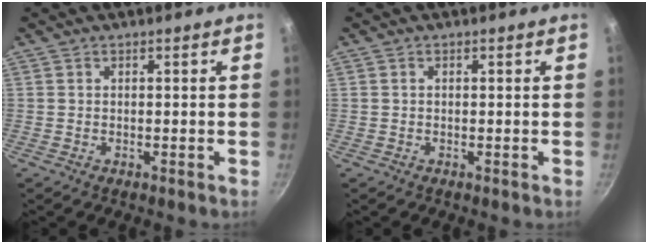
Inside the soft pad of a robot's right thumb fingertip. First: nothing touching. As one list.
[{"total": 0.0}]